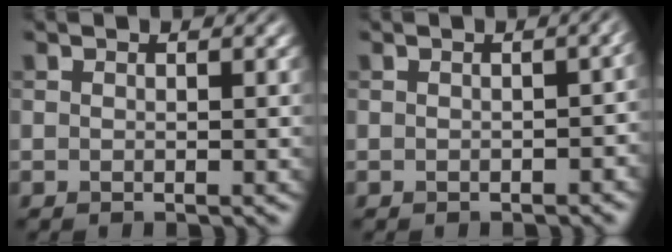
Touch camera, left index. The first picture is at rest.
{"total": 1.8, "force": [-0.5, 0.8, 1.5], "torque": [-0.015, -0.001, 0.000]}